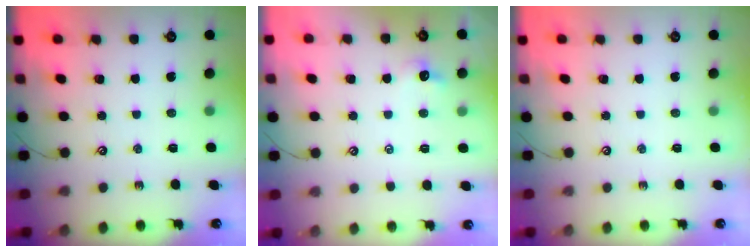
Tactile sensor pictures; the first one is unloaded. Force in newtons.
{"total": 0.5, "press": 0.1, "slide": 0.5}
{"total": 0.0}